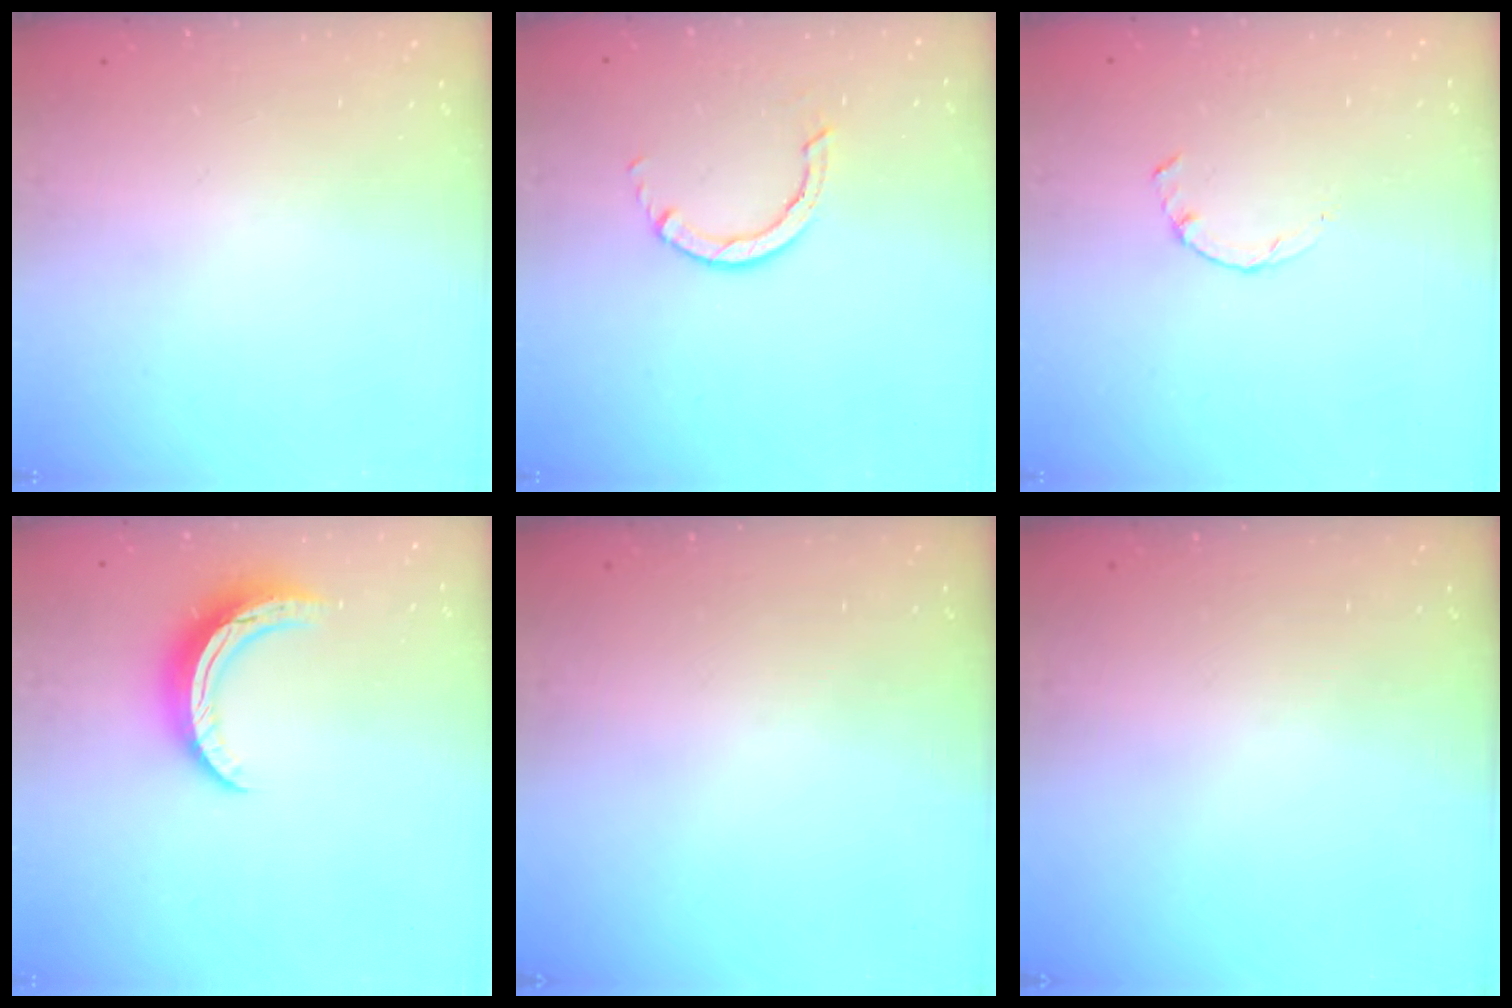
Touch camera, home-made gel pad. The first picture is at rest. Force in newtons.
{"total": 2.8, "press": 2.8, "slide": 0.2}
{"total": 0.8, "press": 0.7, "slide": 0.2}
{"total": 10.5, "press": 10.5, "slide": 0.2}
{"total": 0.0}
{"total": 0.0}